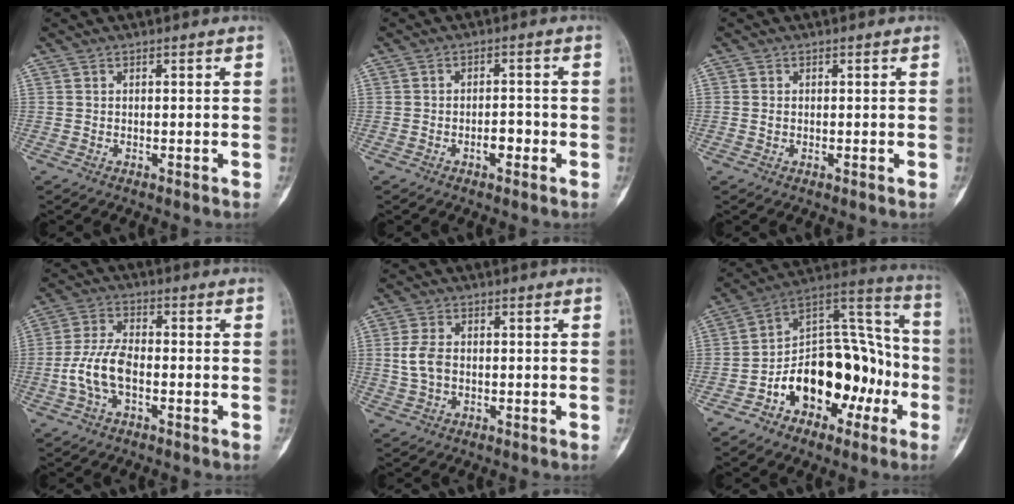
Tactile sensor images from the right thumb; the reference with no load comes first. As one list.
[{"total": 3.1, "force": [-1.2, 1.6, 2.3], "torque": [-0.024, 0.011, -0.021]}, {"total": 0.8, "force": [0.0, 0.7, 0.4], "torque": [-0.008, 0.001, 0.000]}, {"total": 8.4, "force": [-2.0, 4.2, 7.0], "torque": [-0.156, 0.023, -0.041]}, {"total": 5.1, "force": [0.0, 3.4, 3.8], "torque": [-0.080, 0.007, 0.001]}, {"total": 22.0, "force": [-6.9, 13.7, 15.8], "torque": [-0.194, 0.088, -0.098]}]